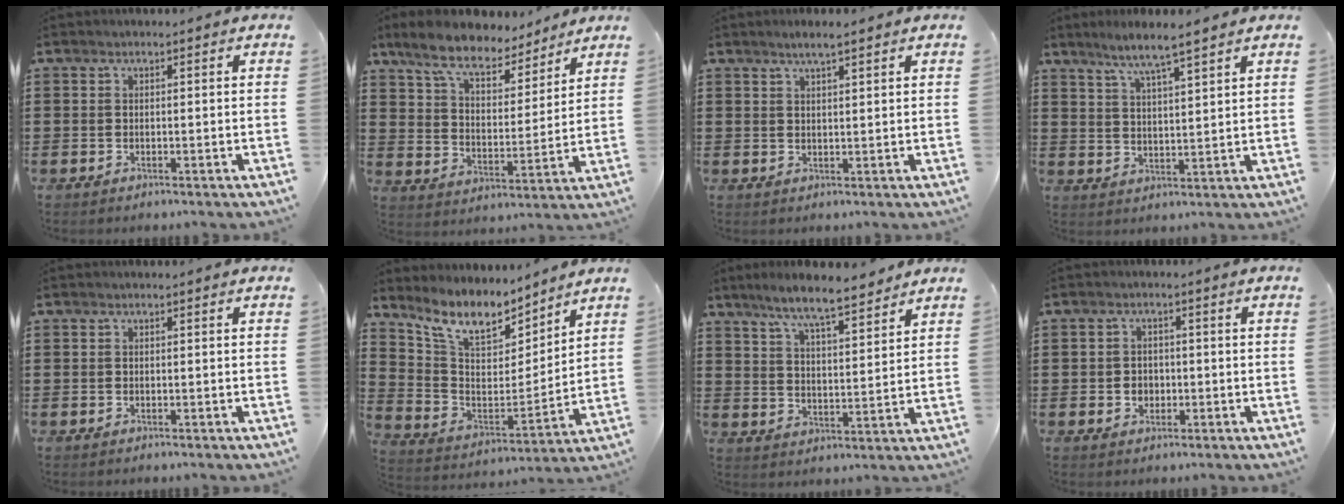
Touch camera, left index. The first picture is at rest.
{"total": 9.1, "force": [7.7, 2.3, 4.2], "torque": [-0.113, -0.032, 0.139]}
{"total": 2.4, "force": [1.8, 0.2, 1.6], "torque": [-0.033, 0.003, 0.032]}
{"total": 5.0, "force": [4.3, -0.5, 2.7], "torque": [-0.066, -0.014, 0.072]}
{"total": 0.0}
{"total": 10.6, "force": [8.9, 3.5, 4.6], "torque": [-0.131, -0.046, 0.162]}
{"total": 7.2, "force": [6.3, 0.4, 3.3], "torque": [-0.086, -0.026, 0.111]}
{"total": 2.1, "force": [-0.5, 1.9, 0.9], "torque": [-0.022, 0.003, -0.012]}